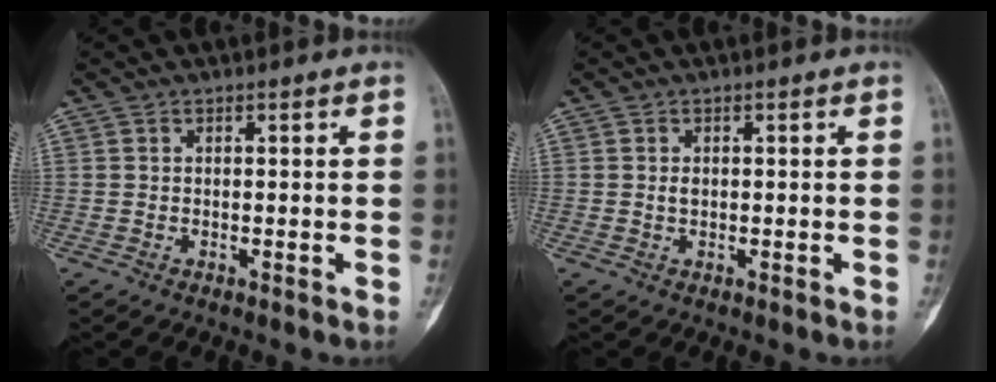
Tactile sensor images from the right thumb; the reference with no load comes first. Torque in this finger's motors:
{"motor_torque": [0.04, 0.13, 0.24, 0.05, 0.03]}